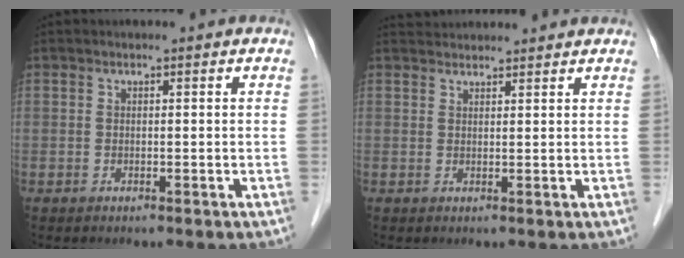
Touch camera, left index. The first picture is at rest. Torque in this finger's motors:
{"motor_torque": [-0.85, -1.29, 0.04, 0.02]}